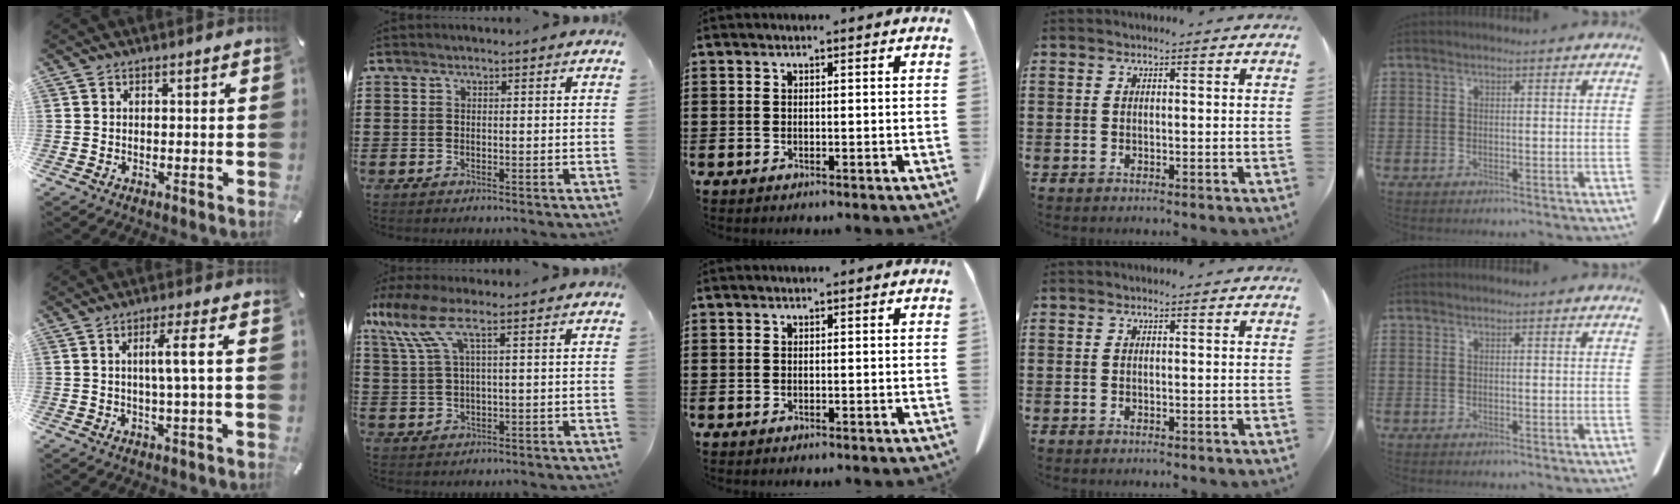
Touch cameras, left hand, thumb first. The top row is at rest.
{"thumb": {"total": 6.7, "force": [1.0, 0.0, 6.7], "torque": [-0.118, -0.003, 0.007]}, "index": {"total": 7.1, "force": [2.8, 1.5, 6.4], "torque": [-0.151, -0.002, 0.044]}}